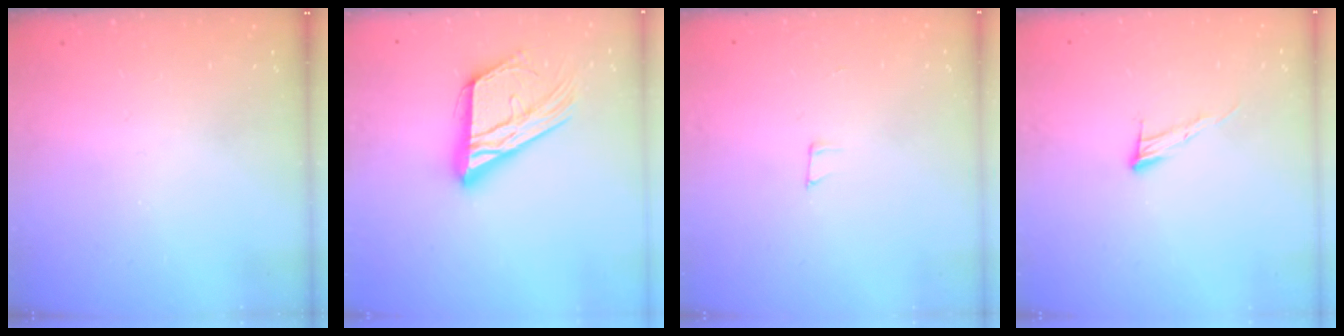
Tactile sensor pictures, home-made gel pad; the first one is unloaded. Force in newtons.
{"total": 18.7, "press": 18.6, "slide": 1.8}
{"total": 3.9, "press": 3.9, "slide": 0.2}
{"total": 6.7, "press": 6.7, "slide": 0.4}